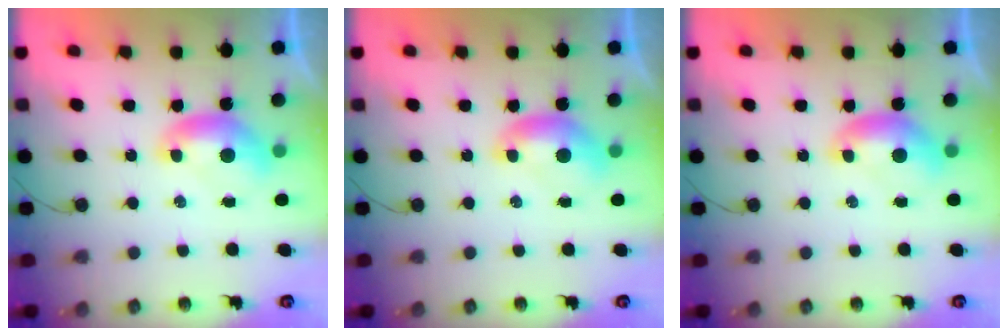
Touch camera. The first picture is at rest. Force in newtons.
{"total": 0.0}
{"total": 0.0}